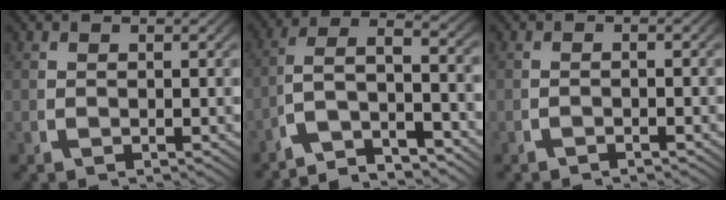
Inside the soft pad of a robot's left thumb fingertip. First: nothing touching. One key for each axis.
{"total": 8.4, "fx": -2.7, "fy": 5.1, "fz": 6.1, "tx": -0.122, "ty": -0.031, "tz": -0.043}
{"total": 0.8, "fx": -0.8, "fy": 0.0, "fz": 0.2, "tx": -0.002, "ty": 0.001, "tz": -0.017}